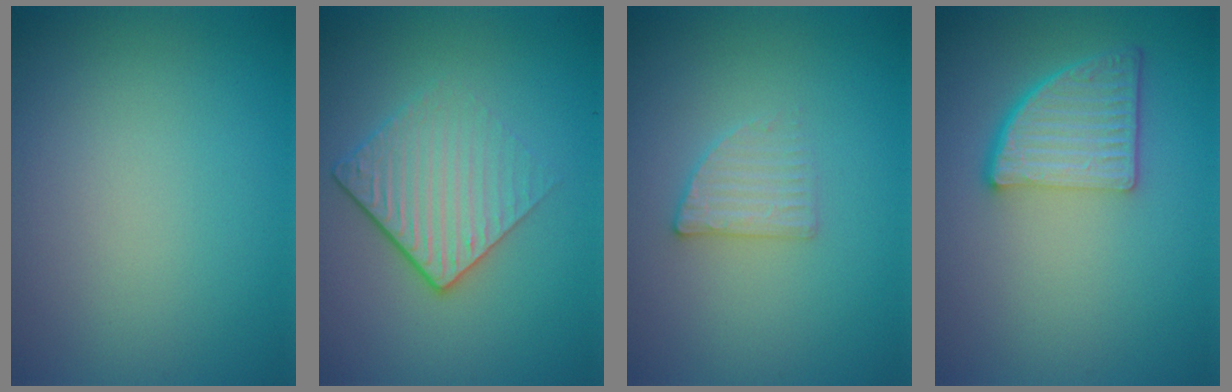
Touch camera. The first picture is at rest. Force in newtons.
{"total": 4.4, "press": 2.9, "slide": 3.3}
{"total": 1.9, "press": 1.9, "slide": 0.4}
{"total": 5.1, "press": 3.7, "slide": 3.5}